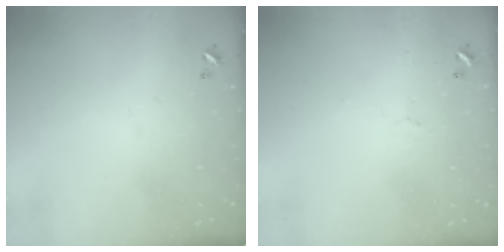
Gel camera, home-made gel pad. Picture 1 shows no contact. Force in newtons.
{"total": 1.9, "press": 1.8, "slide": 0.6}